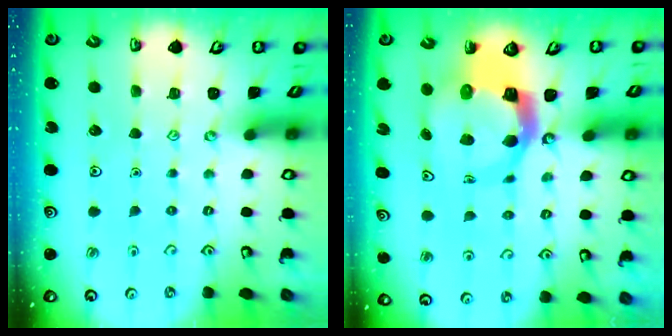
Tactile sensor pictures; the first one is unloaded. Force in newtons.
{"total": 9.2, "press": 9.1, "slide": 1.2}